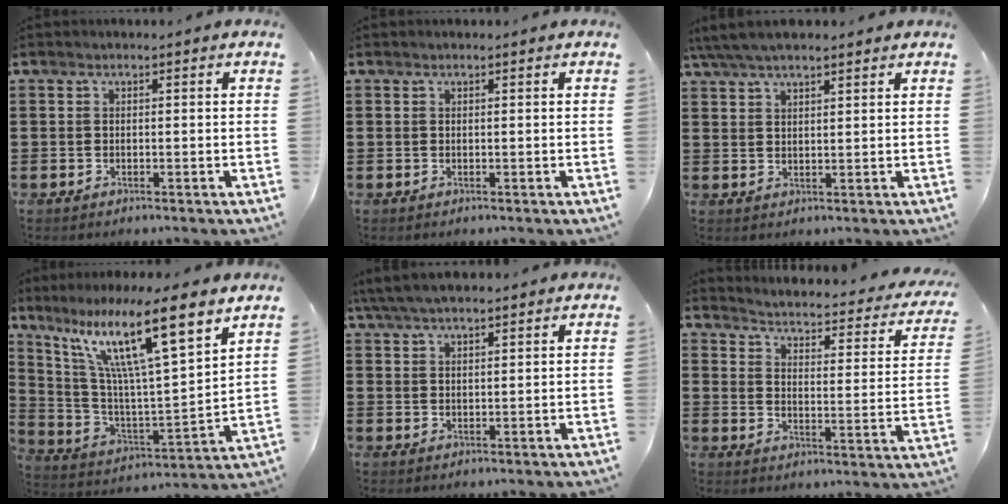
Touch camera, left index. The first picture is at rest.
{"total": 0.0}
{"total": 4.6, "force": [3.6, 1.0, 2.6], "torque": [-0.058, 0.002, 0.067]}
{"total": 14.5, "force": [9.3, 1.3, 11.0], "torque": [-0.230, -0.046, 0.146]}
{"total": 4.5, "force": [3.8, 0.9, 2.2], "torque": [-0.053, 0.001, 0.072]}
{"total": 2.5, "force": [2.4, -0.3, 0.8], "torque": [-0.036, -0.032, 0.029]}